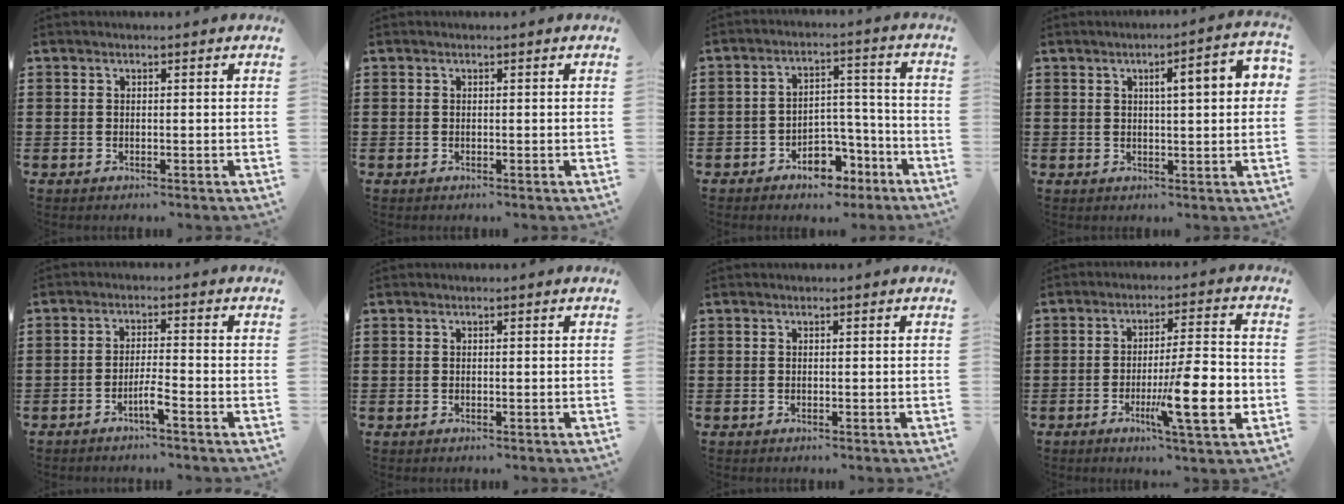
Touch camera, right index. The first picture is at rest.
{"total": 0.0}
{"total": 5.9, "force": [-4.1, 3.8, 1.9], "torque": [-0.032, 0.024, -0.073]}
{"total": 5.5, "force": [1.1, 0.9, 5.3], "torque": [-0.076, -0.006, 0.008]}
{"total": 3.0, "force": [-2.0, 0.0, 2.3], "torque": [-0.048, -0.001, -0.040]}
{"total": 0.0}
{"total": 0.0}
{"total": 12.7, "force": [-3.7, 1.9, 12.0], "torque": [-0.197, -0.007, -0.062]}